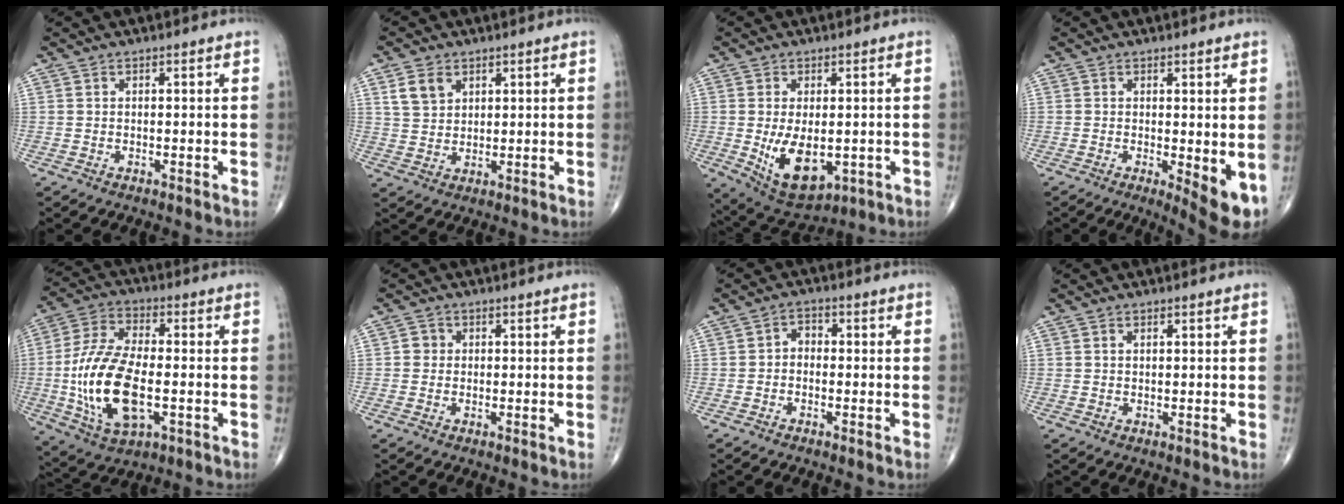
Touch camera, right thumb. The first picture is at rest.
{"total": 5.0, "force": [2.5, 3.6, 2.5], "torque": [-0.036, -0.009, 0.053]}
{"total": 11.1, "force": [-1.7, 6.1, 9.1], "torque": [-0.141, -0.015, -0.007]}
{"total": 6.4, "force": [-0.8, 2.0, 6.0], "torque": [-0.081, -0.018, -0.008]}
{"total": 18.1, "force": [-2.9, 8.8, 15.5], "torque": [-0.315, 0.009, -0.047]}
{"total": 1.8, "force": [0.1, 1.8, 0.5], "torque": [0.002, 0.004, -0.002]}
{"total": 2.6, "force": [-0.5, 2.0, 1.6], "torque": [-0.010, 0.015, -0.021]}
{"total": 0.9, "force": [0.4, 0.5, 0.6], "torque": [-0.007, -0.002, 0.006]}